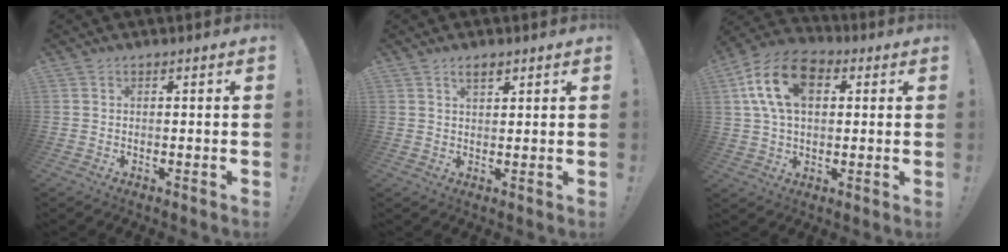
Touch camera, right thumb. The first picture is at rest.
{"total": 2.8, "force": [1.8, 1.2, 1.8], "torque": [-0.025, -0.006, 0.029]}
{"total": 16.8, "force": [5.2, 10.8, 11.8], "torque": [-0.221, 0.002, 0.095]}